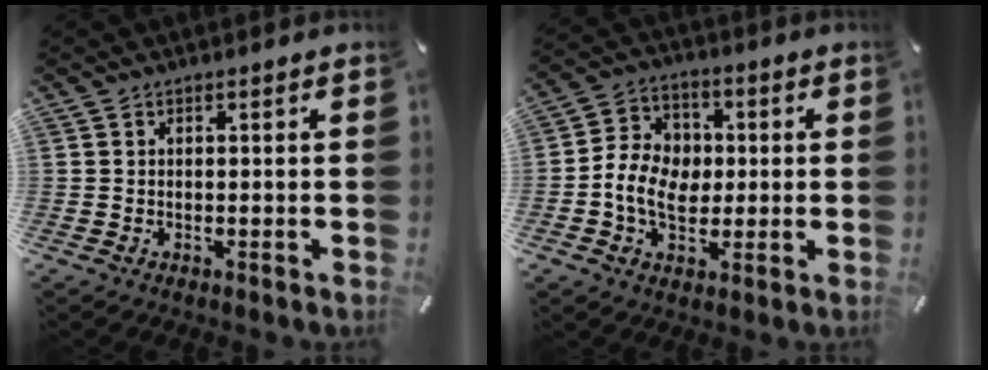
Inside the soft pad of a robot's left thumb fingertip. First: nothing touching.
{"total": 9.7, "force": [-1.1, 8.0, 5.3], "torque": [-0.108, 0.024, -0.015]}